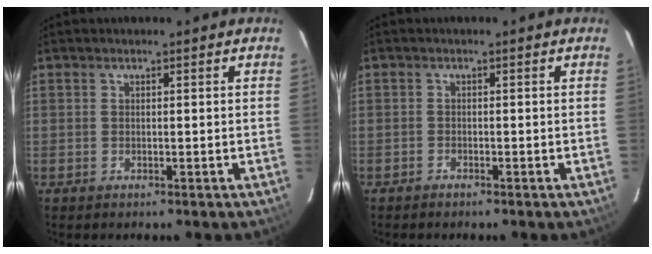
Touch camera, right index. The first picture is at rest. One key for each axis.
{"total": 0.9, "fx": -0.8, "fy": 0.3, "fz": 0.0, "tx": -0.008, "ty": 0.003, "tz": -0.016}